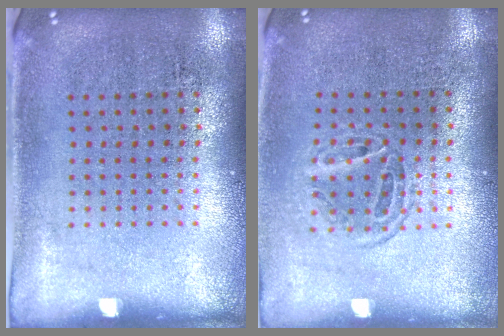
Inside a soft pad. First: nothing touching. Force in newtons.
{"total": 1.2, "press": 1.0, "slide": 0.6}